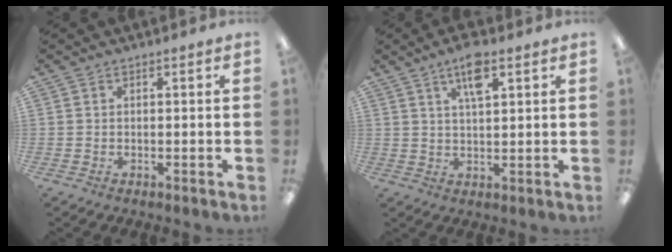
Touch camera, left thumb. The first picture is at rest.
{"total": 6.6, "force": [4.0, 1.9, 4.8], "torque": [-0.081, -0.006, 0.063]}